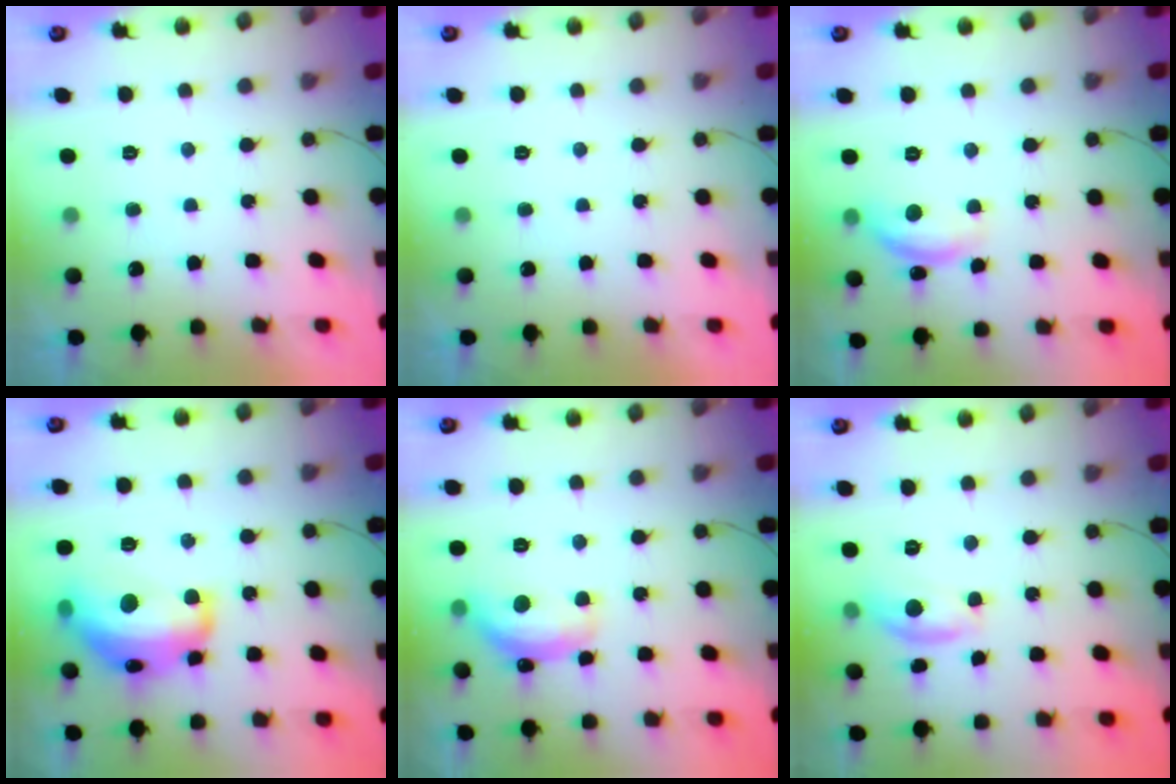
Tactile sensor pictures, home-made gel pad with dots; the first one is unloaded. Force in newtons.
{"total": 0.0}
{"total": 11.1, "press": 11.1, "slide": 0.8}
{"total": 18.4, "press": 18.3, "slide": 1.3}
{"total": 14.2, "press": 14.2, "slide": 1.0}
{"total": 7.6, "press": 7.6, "slide": 0.6}